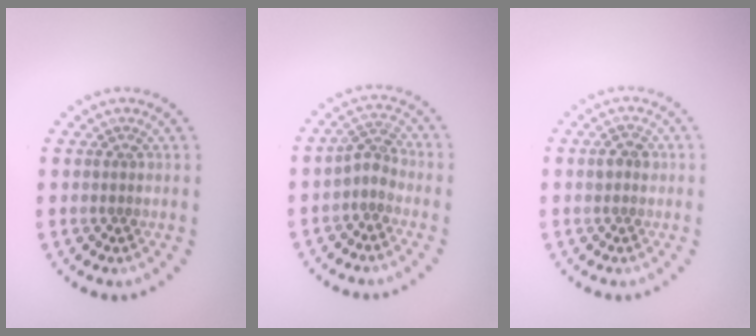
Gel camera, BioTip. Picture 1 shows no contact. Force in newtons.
{"total": 1.8, "press": 1.4, "slide": 1.2}
{"total": 1.4, "press": 1.4, "slide": 0.3}